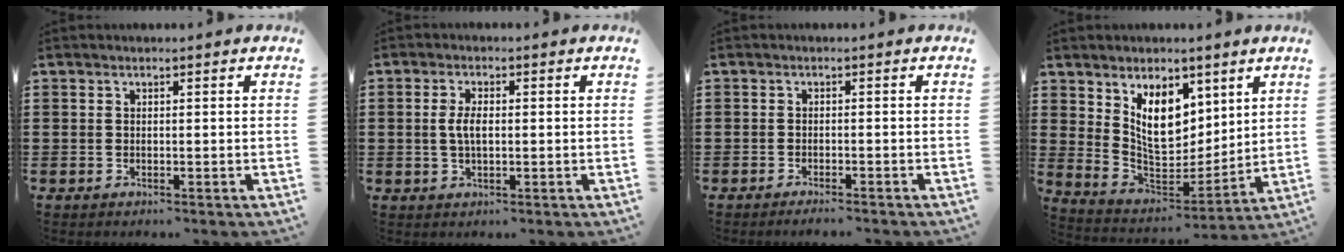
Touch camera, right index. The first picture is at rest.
{"total": 3.3, "force": [0.1, 1.4, 3.0], "torque": [-0.068, 0.001, -0.003]}
{"total": 1.2, "force": [-1.2, -0.1, 0.2], "torque": [-0.006, 0.001, -0.023]}
{"total": 9.8, "force": [4.8, 6.1, 6.0], "torque": [-0.114, -0.015, 0.092]}